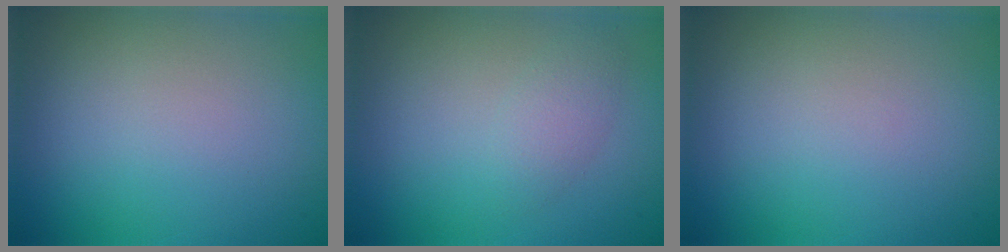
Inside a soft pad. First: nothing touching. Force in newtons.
{"total": 1.7, "press": 1.7, "slide": 0.1}
{"total": 0.0}